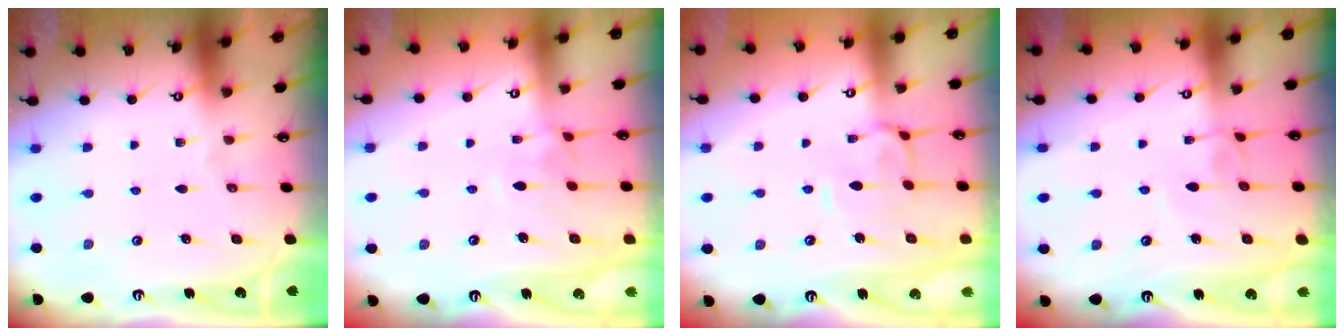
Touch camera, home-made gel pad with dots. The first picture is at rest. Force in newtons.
{"total": 1.9, "press": 1.8, "slide": 0.7}
{"total": 0.8, "press": 0.4, "slide": 0.7}
{"total": 3.8, "press": 3.8, "slide": 0.1}